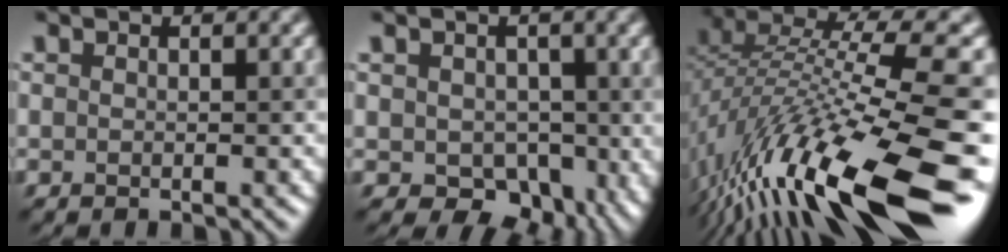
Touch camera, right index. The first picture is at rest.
{"total": 5.5, "force": [0.1, 4.2, 3.5], "torque": [-0.048, -0.018, 0.004]}
{"total": 14.8, "force": [-5.3, 3.4, 13.4], "torque": [-0.249, 0.024, -0.089]}